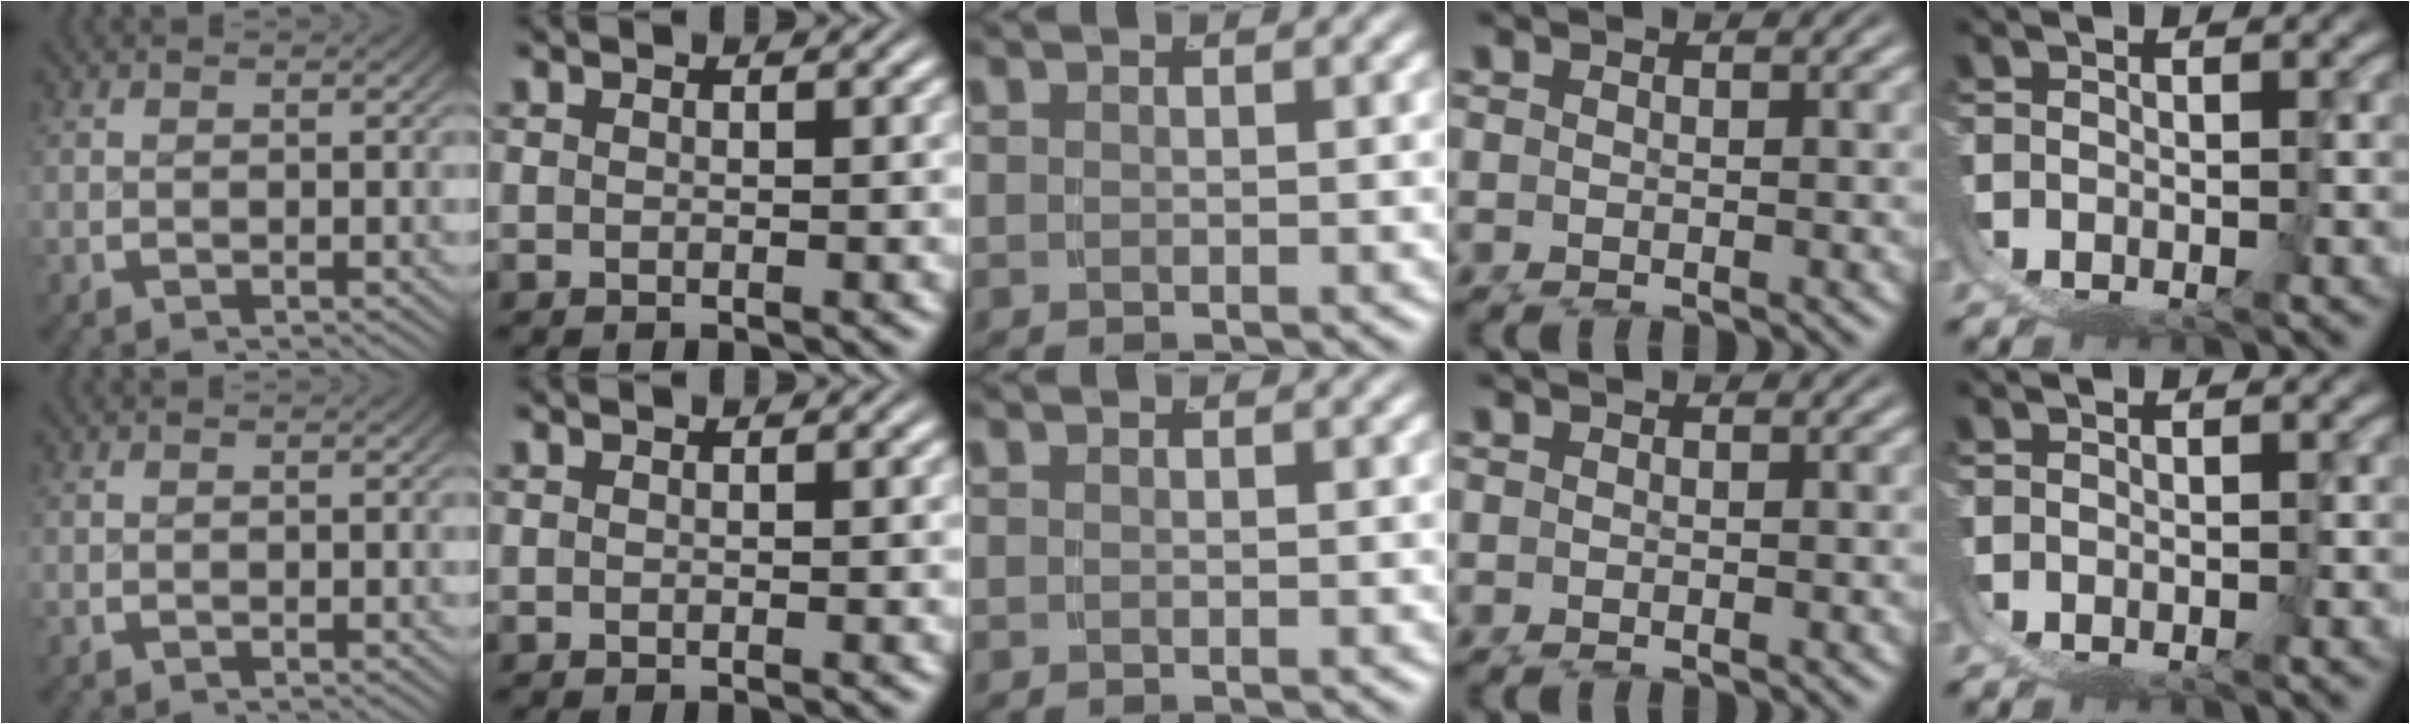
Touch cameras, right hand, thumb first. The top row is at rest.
{}